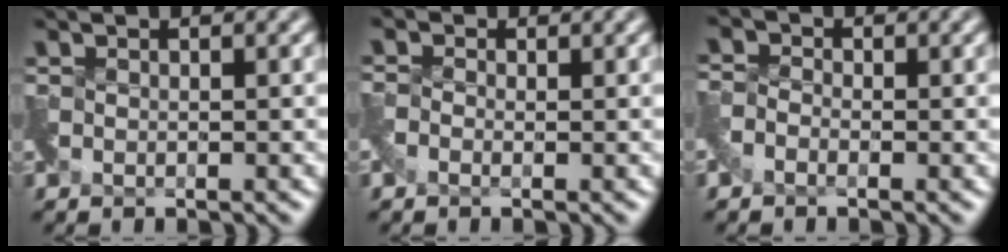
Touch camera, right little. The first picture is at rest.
{"total": 0.6, "force": [-0.5, 0.1, -0.3], "torque": [0.000, 0.002, -0.018]}
{"total": 1.1, "force": [-1.0, 0.5, 0.0], "torque": [-0.007, 0.004, -0.031]}